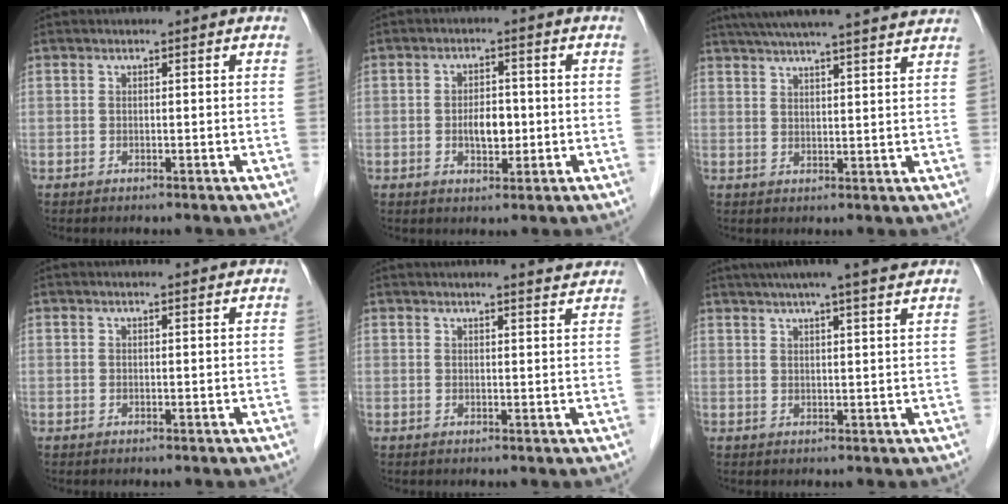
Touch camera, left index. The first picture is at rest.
{"total": 4.1, "force": [-0.6, 2.2, 3.5], "torque": [-0.059, 0.003, -0.006]}
{"total": 21.7, "force": [19.5, 0.4, 9.5], "torque": [-0.156, 0.015, 0.257]}
{"total": 3.3, "force": [3.2, 0.1, 0.8], "torque": [-0.013, 0.011, 0.035]}
{"total": 5.8, "force": [5.6, 0.0, 1.5], "torque": [-0.024, 0.005, 0.055]}
{"total": 12.2, "force": [10.3, -0.1, 6.6], "torque": [-0.106, 0.022, 0.129]}